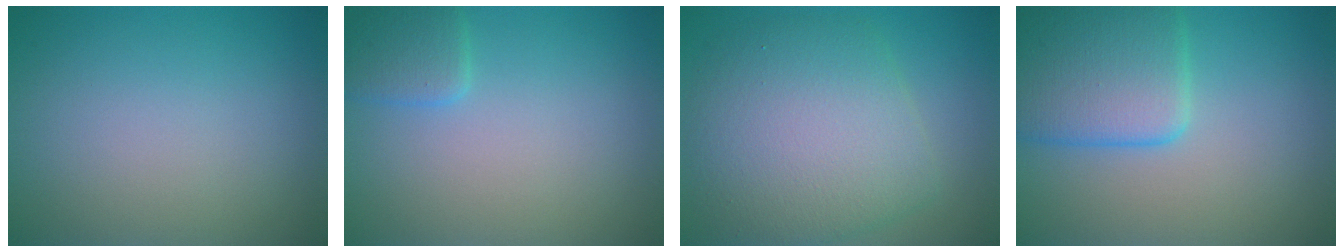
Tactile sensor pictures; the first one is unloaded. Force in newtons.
{"total": 2.1, "press": 2.1, "slide": 0.1}
{"total": 8.1, "press": 8.1, "slide": 0.4}
{"total": 6.2, "press": 6.2, "slide": 0.4}